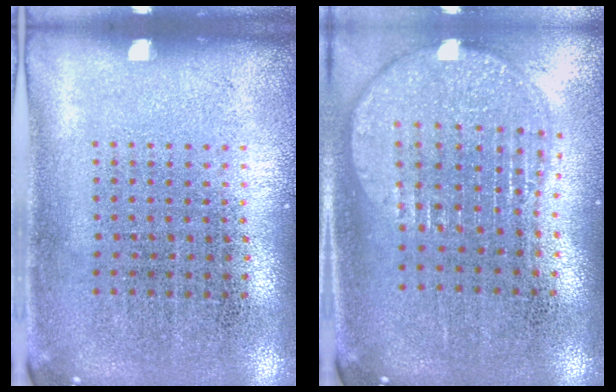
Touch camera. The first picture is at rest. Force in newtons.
{"total": 1.9, "press": 1.6, "slide": 1.0}